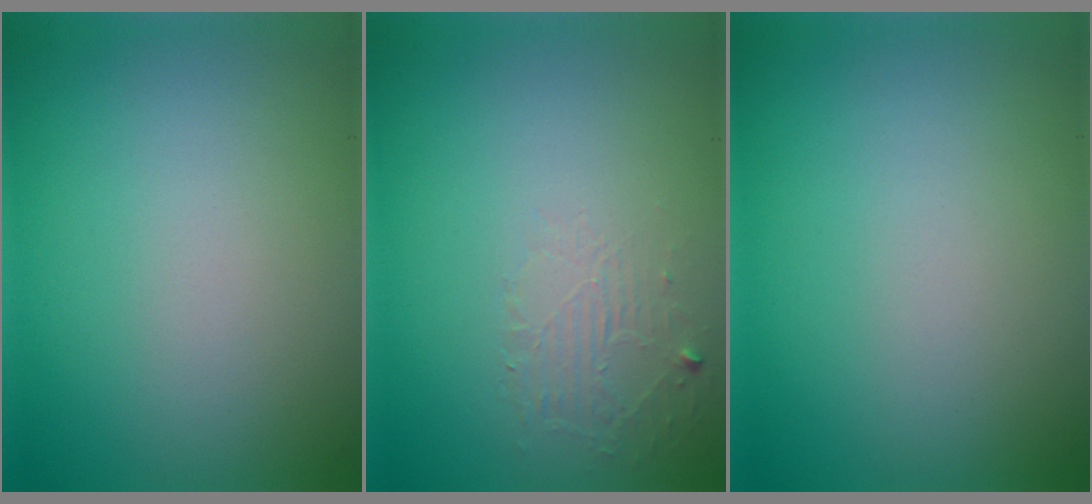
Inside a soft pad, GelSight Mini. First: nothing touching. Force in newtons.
{"total": 1.4, "press": 0.1, "slide": 1.4}
{"total": 0.0}